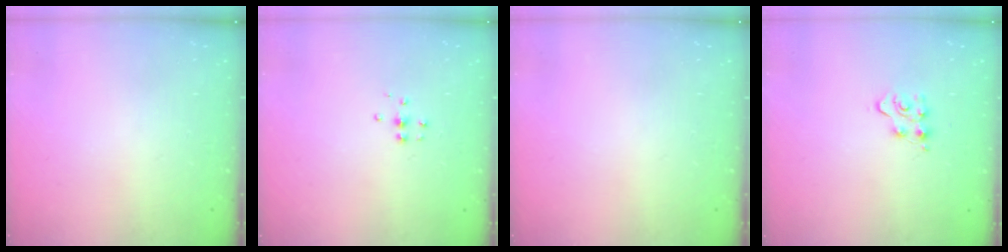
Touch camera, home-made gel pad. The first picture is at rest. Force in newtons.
{"total": 4.4, "press": 4.3, "slide": 0.3}
{"total": 0.0}
{"total": 5.3, "press": 5.3, "slide": 0.6}